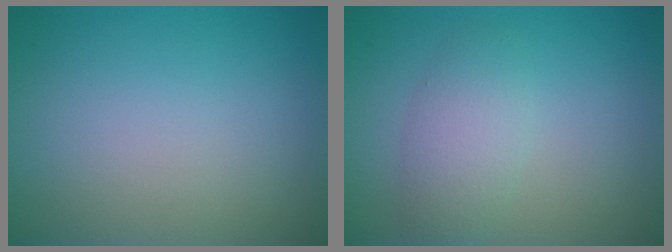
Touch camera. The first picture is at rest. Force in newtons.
{"total": 3.0, "press": 3.0, "slide": 0.1}